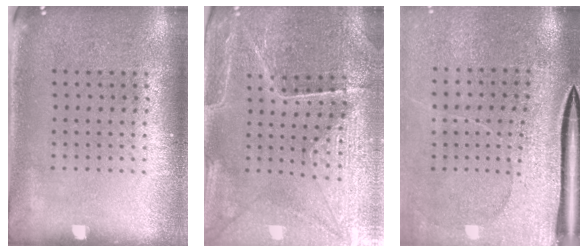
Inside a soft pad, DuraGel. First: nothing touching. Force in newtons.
{"total": 3.4, "press": 3.4, "slide": 0.3}
{"total": 4.0, "press": 3.3, "slide": 2.3}